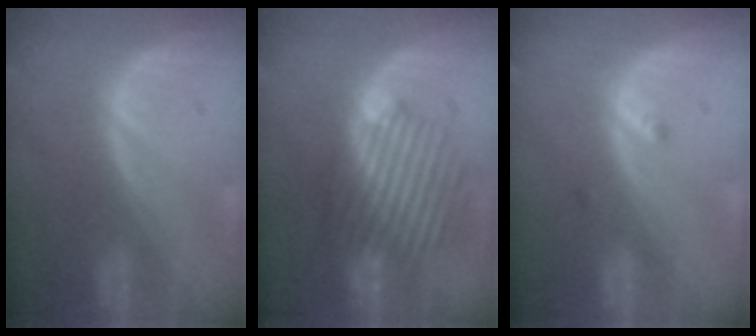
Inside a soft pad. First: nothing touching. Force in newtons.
{"total": 9.5, "press": 9.3, "slide": 2.1}
{"total": 1.6, "press": 1.3, "slide": 0.8}